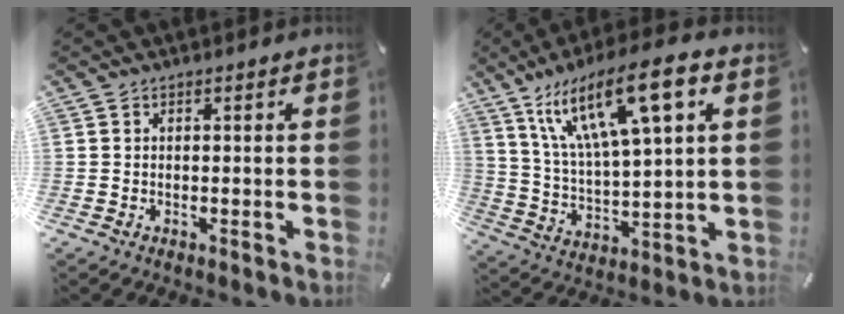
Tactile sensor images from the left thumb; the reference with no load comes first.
{"total": 19.0, "force": [10.3, 6.0, 14.8], "torque": [-0.285, -0.033, 0.169]}